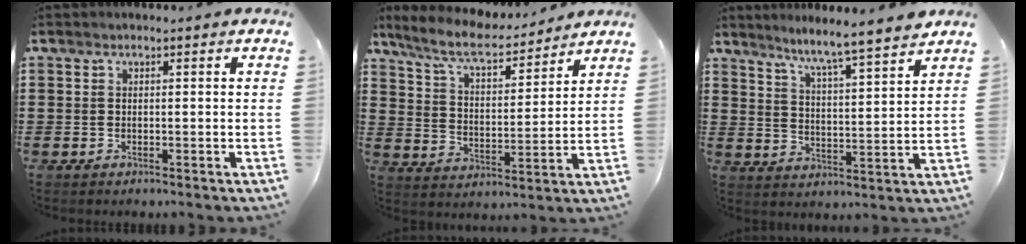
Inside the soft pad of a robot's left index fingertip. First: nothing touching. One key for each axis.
{"total": 8.3, "fx": 7.1, "fy": 1.5, "fz": 4.0, "tx": -0.105, "ty": -0.032, "tz": 0.123}
{"total": 5.2, "fx": 4.6, "fy": -1.1, "fz": 2.1, "tx": -0.058, "ty": -0.024, "tz": 0.077}